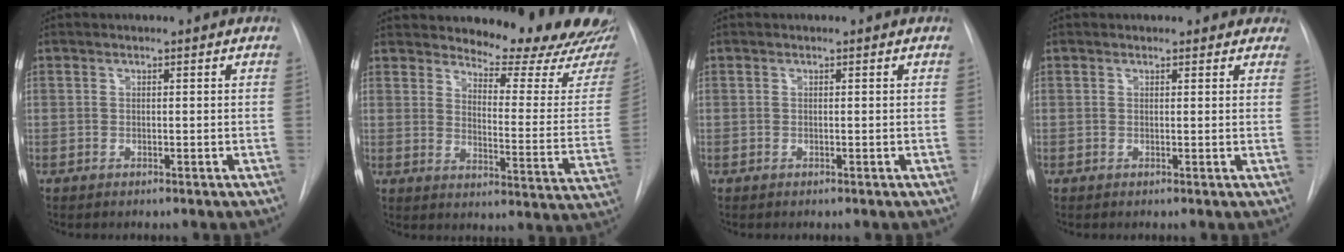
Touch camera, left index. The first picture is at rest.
{"total": 18.8, "force": [17.5, 2.1, 6.5], "torque": [-0.078, -0.106, 0.207]}
{"total": 0.0}
{"total": 3.7, "force": [3.2, 1.7, 0.3], "torque": [0.019, -0.010, 0.016]}